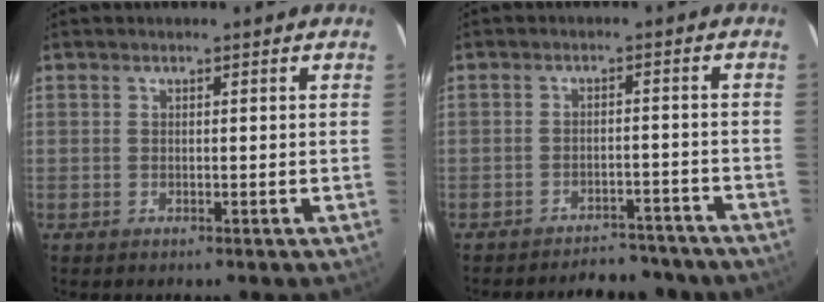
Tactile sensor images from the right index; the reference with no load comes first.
{"total": 10.2, "force": [-9.7, 2.7, 2.0], "torque": [-0.022, 0.002, -0.114]}